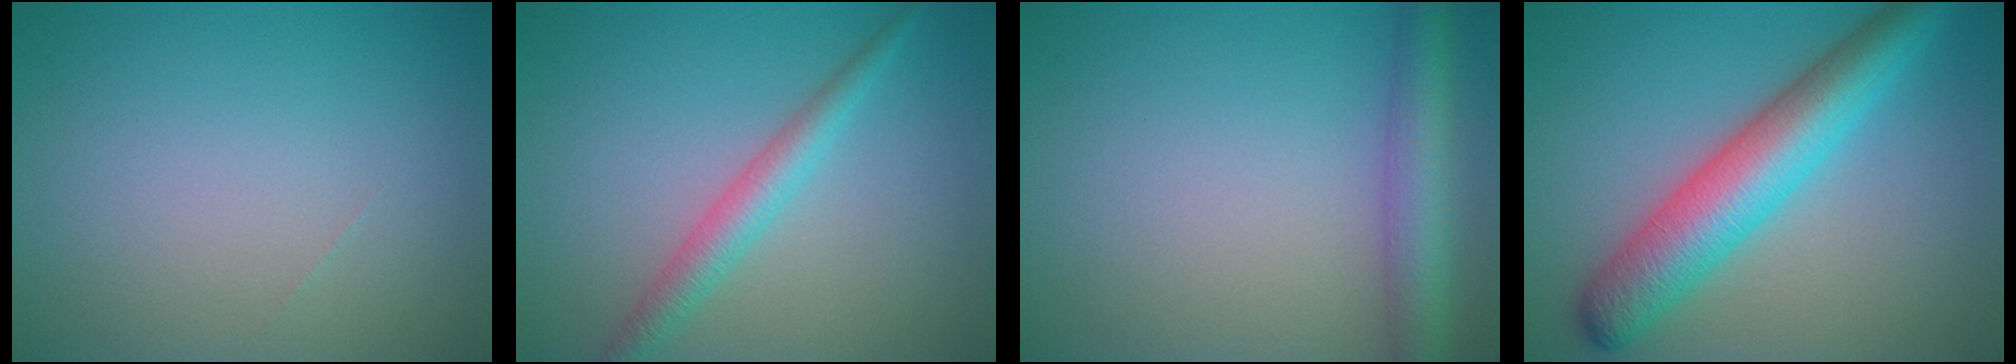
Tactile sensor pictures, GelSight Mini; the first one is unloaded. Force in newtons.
{"total": 2.8, "press": 2.8, "slide": 0.1}
{"total": 4.4, "press": 4.4, "slide": 0.1}
{"total": 7.4, "press": 7.4, "slide": 0.1}